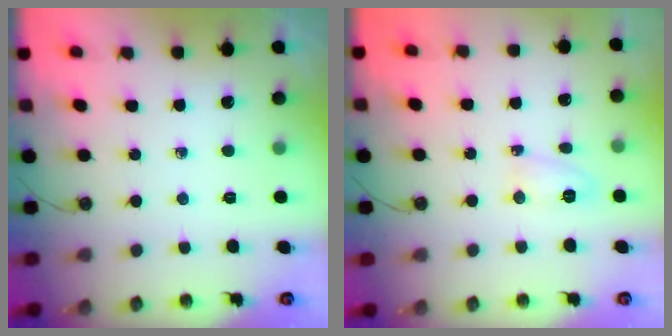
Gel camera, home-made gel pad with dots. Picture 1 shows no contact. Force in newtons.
{"total": 3.9, "press": 3.7, "slide": 1.4}